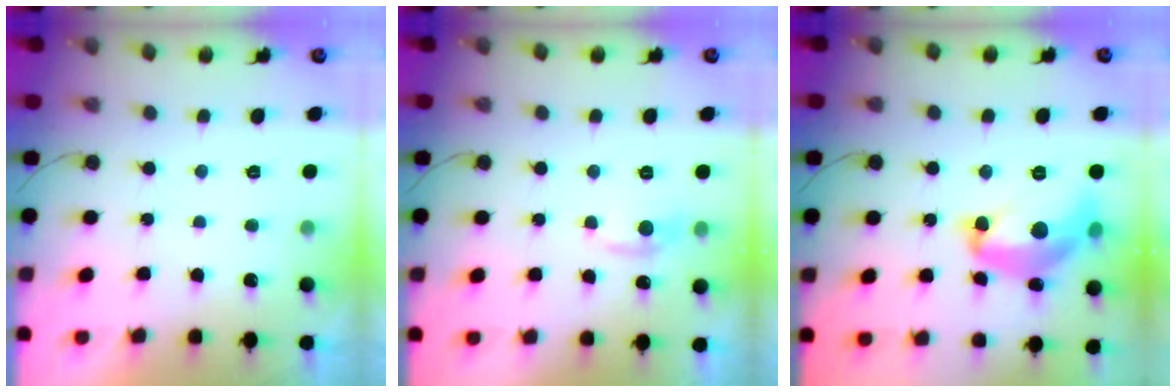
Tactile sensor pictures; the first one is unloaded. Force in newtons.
{"total": 6.0, "press": 5.9, "slide": 0.6}
{"total": 15.9, "press": 15.8, "slide": 1.2}